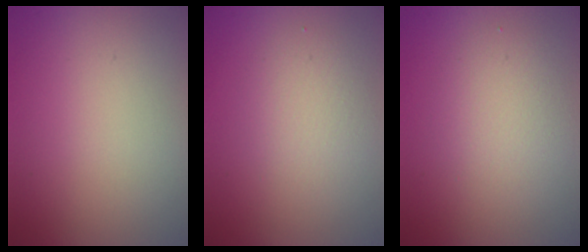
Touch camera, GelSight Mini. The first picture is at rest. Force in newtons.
{"total": 2.4, "press": 2.4, "slide": 0.1}
{"total": 2.9, "press": 2.9, "slide": 0.2}